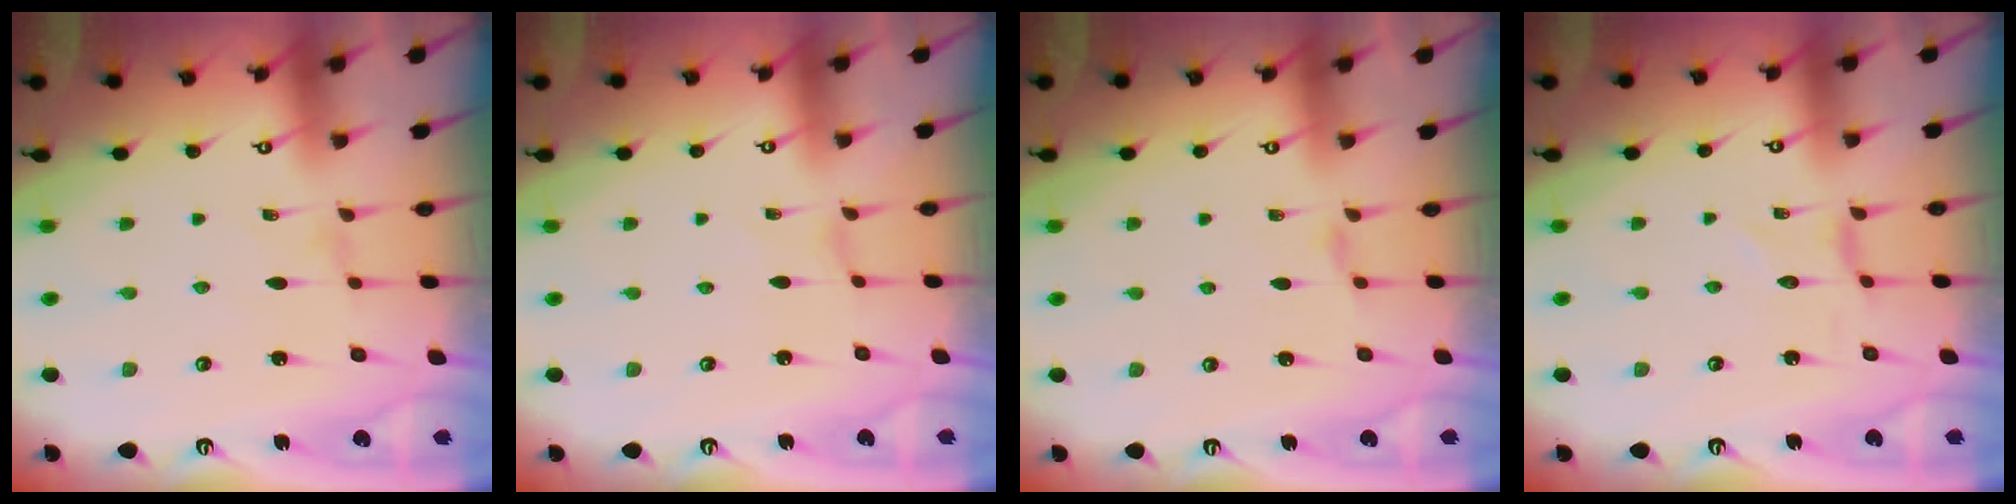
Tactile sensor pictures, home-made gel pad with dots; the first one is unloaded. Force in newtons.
{"total": 0.0}
{"total": 2.9, "press": 2.8, "slide": 0.5}
{"total": 0.0}